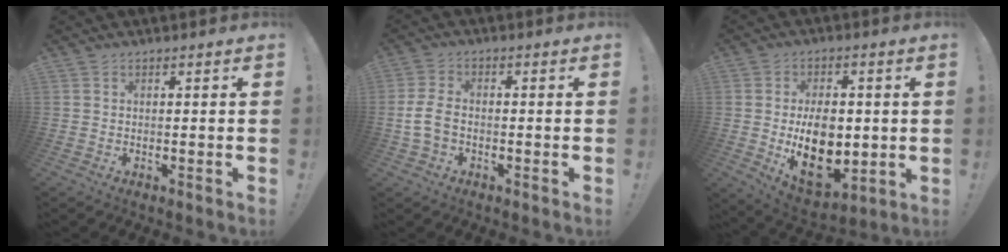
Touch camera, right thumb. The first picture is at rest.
{"total": 6.5, "force": [-1.4, 4.1, 4.8], "torque": [-0.106, 0.008, -0.022]}
{"total": 17.6, "force": [-1.5, 11.9, 12.9], "torque": [-0.188, -0.027, -0.017]}